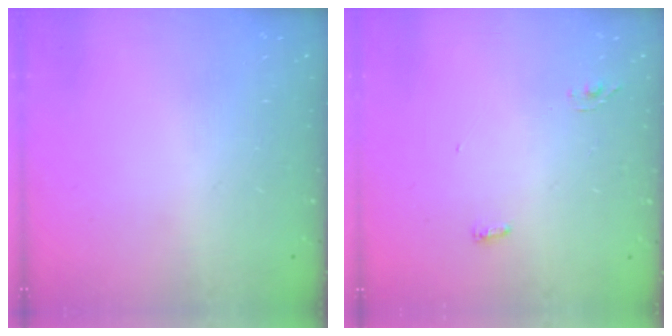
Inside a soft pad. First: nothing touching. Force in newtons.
{"total": 3.6, "press": 3.2, "slide": 1.6}